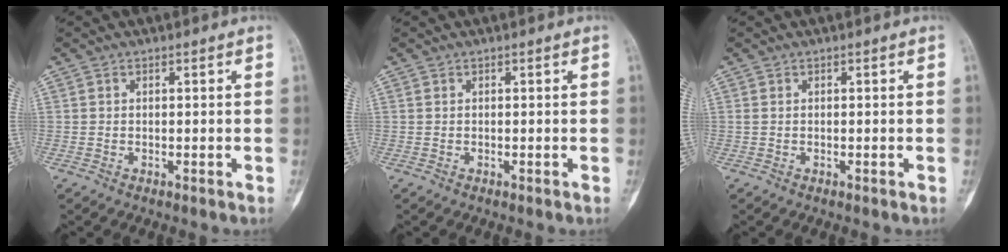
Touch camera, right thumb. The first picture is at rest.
{"total": 0.0}
{"total": 0.0}